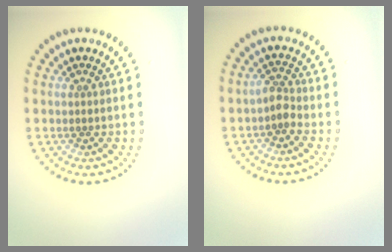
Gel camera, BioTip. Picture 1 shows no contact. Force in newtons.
{"total": 1.7, "press": 1.4, "slide": 1.0}